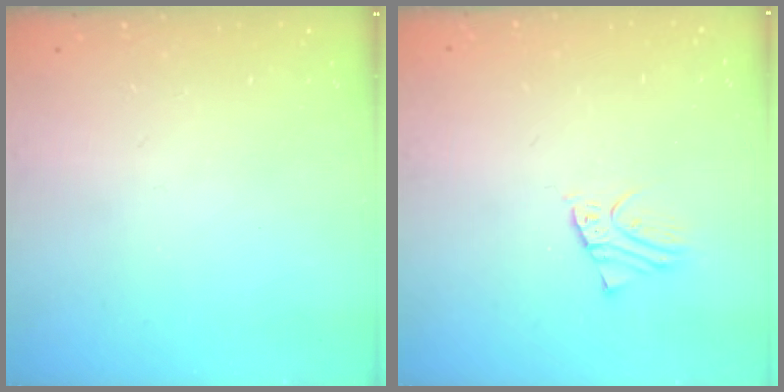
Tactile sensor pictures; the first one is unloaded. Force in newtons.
{"total": 2.0, "press": 2.0, "slide": 0.1}